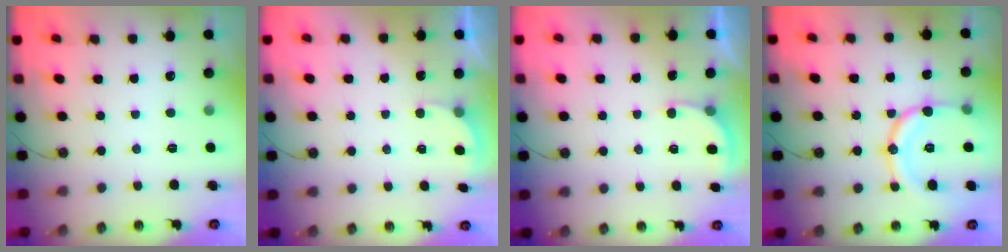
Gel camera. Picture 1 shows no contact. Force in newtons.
{"total": 2.3, "press": 2.1, "slide": 0.8}
{"total": 2.9, "press": 2.9, "slide": 0.3}
{"total": 15.7, "press": 15.6, "slide": 1.5}